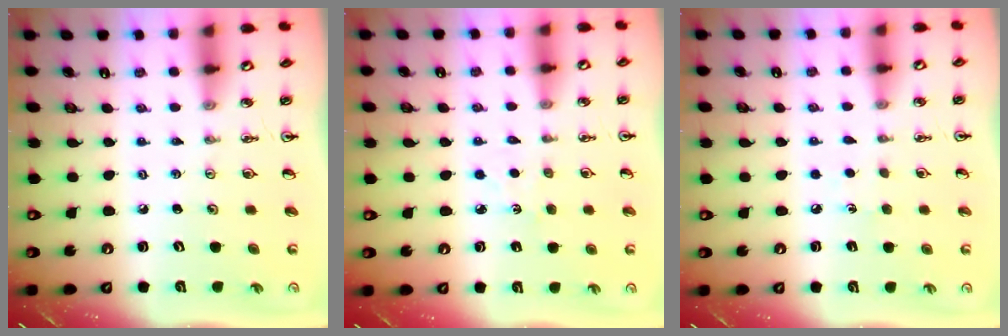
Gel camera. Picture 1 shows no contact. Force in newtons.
{"total": 2.9, "press": 2.9, "slide": 0.4}
{"total": 4.3, "press": 4.3, "slide": 0.4}